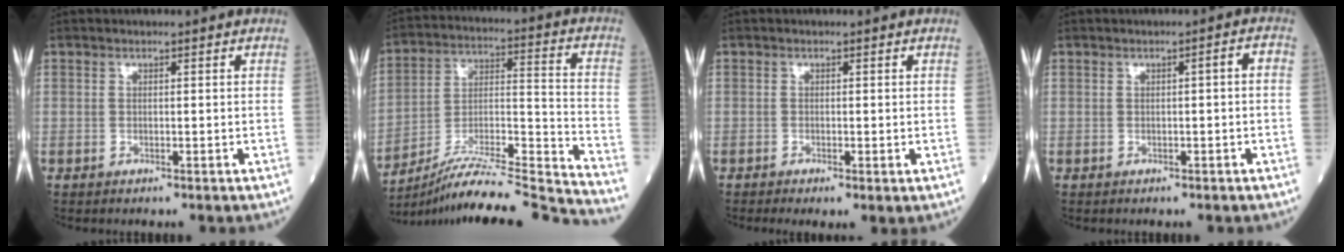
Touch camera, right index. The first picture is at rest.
{"total": 22.8, "force": [-21.4, -2.5, 7.4], "torque": [-0.119, -0.010, -0.344]}
{"total": 1.9, "force": [-0.8, 0.5, 1.7], "torque": [-0.030, -0.005, -0.011]}
{"total": 1.5, "force": [-0.2, 0.2, 1.5], "torque": [-0.016, 0.004, -0.004]}